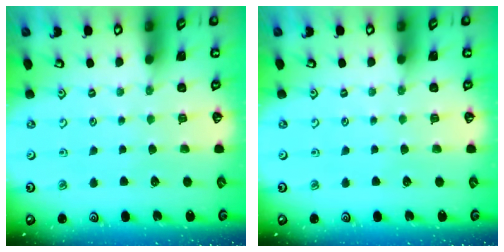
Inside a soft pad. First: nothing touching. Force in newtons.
{"total": 0.0}